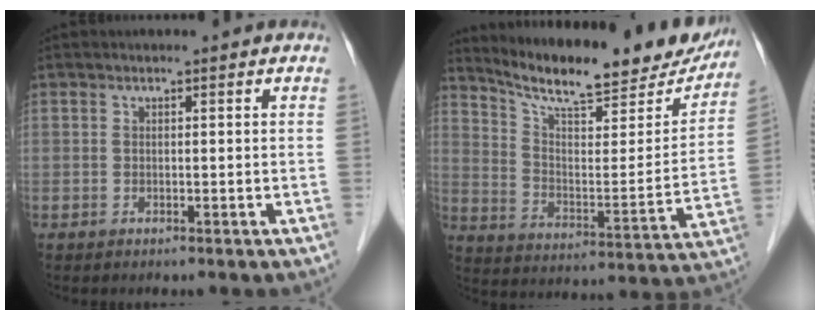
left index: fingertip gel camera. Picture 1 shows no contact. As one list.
[{"total": 22.8, "force": [20.4, 4.3, 9.4], "torque": [-0.141, -0.039, 0.286]}]